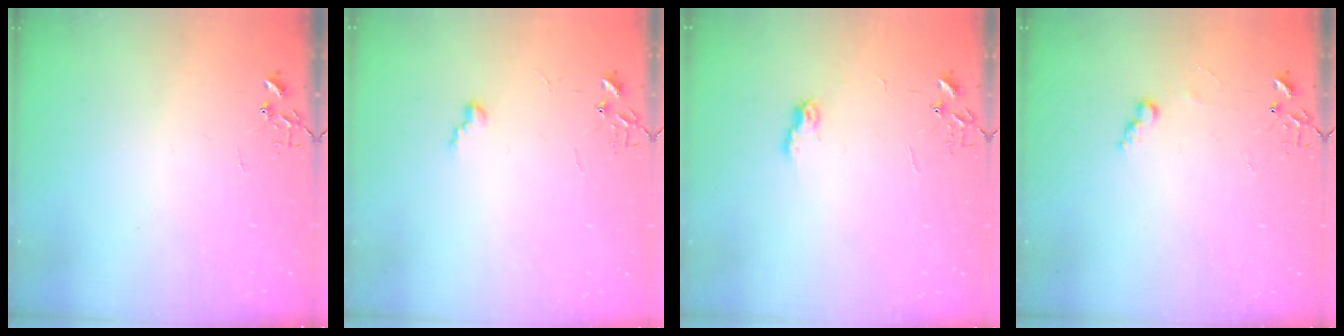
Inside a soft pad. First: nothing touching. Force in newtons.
{"total": 5.3, "press": 5.3, "slide": 0.5}
{"total": 6.3, "press": 6.3, "slide": 0.1}
{"total": 5.0, "press": 5.0, "slide": 0.5}